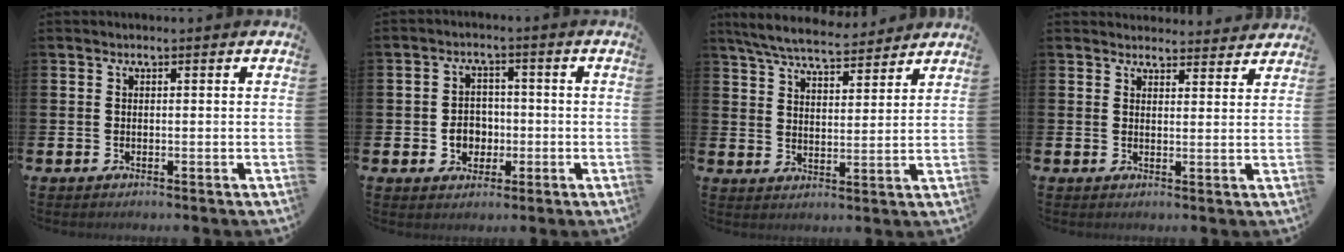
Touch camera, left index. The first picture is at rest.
{"total": 3.9, "force": [-0.8, 3.5, 1.7], "torque": [-0.020, 0.000, -0.024]}
{"total": 7.1, "force": [6.7, 1.1, 2.0], "torque": [-0.057, -0.033, 0.120]}
{"total": 3.2, "force": [3.1, 0.7, -0.2], "torque": [0.008, -0.021, 0.054]}